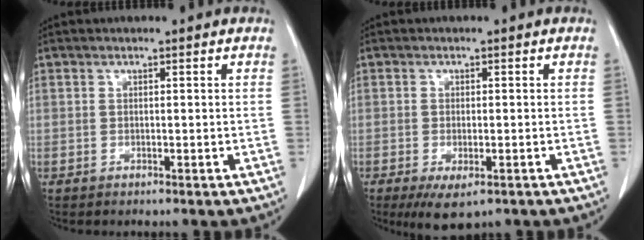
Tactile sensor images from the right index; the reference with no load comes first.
{"total": 5.3, "force": [-3.2, 2.0, 3.8], "torque": [-0.061, -0.012, -0.045]}